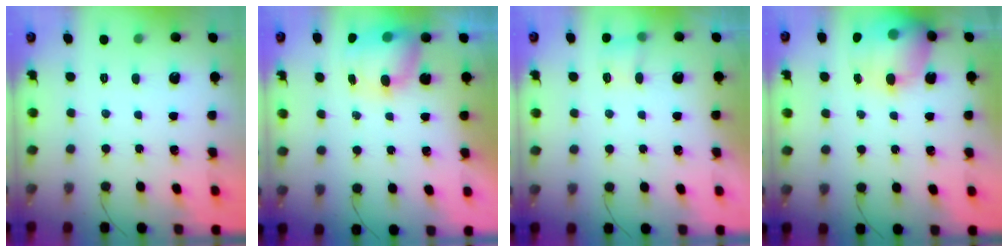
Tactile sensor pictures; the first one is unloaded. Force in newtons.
{"total": 8.1, "press": 7.9, "slide": 1.9}
{"total": 4.6, "press": 4.4, "slide": 1.2}
{"total": 18.2, "press": 17.9, "slide": 3.3}